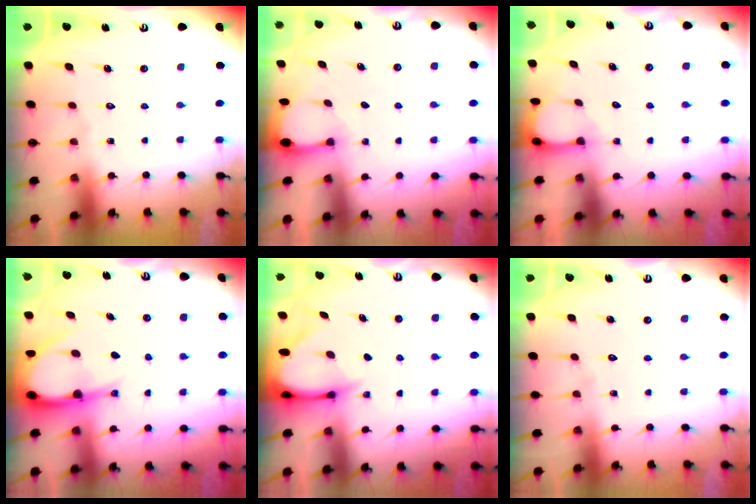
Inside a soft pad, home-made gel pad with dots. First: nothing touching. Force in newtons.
{"total": 2.7, "press": 2.7, "slide": 0.3}
{"total": 2.3, "press": 2.3, "slide": 0.3}
{"total": 8.8, "press": 8.8, "slide": 0.9}
{"total": 3.7, "press": 3.7, "slide": 0.2}
{"total": 2.7, "press": 2.7, "slide": 0.2}